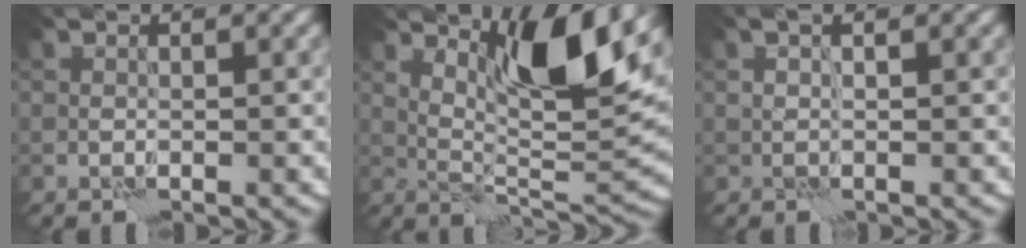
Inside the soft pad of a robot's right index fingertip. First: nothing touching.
{"total": 7.9, "force": [4.9, 1.1, 6.1], "torque": [-0.098, -0.012, 0.090]}
{"total": 0.9, "force": [0.8, -0.4, 0.1], "torque": [-0.005, 0.003, 0.015]}